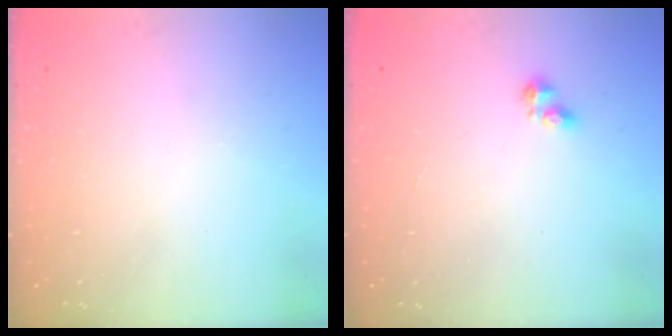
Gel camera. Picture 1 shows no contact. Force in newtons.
{"total": 2.7, "press": 2.7, "slide": 0.4}